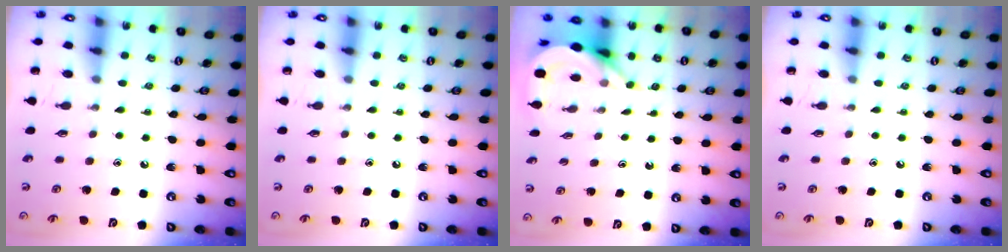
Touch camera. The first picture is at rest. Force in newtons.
{"total": 0.0}
{"total": 5.5, "press": 5.5, "slide": 0.3}
{"total": 0.0}